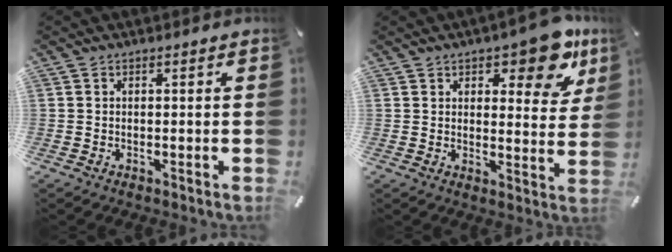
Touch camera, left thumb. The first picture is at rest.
{"total": 12.2, "force": [7.9, 5.1, 7.8], "torque": [-0.085, -0.050, 0.131]}